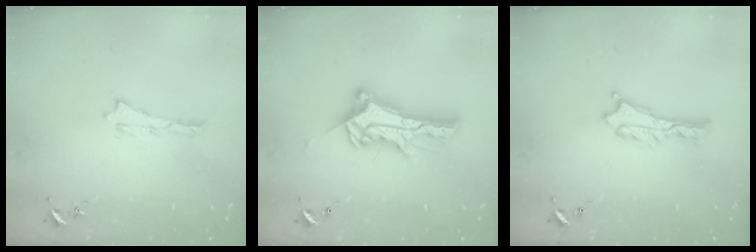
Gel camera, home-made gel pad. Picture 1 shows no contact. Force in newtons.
{"total": 10.5, "press": 10.5, "slide": 0.8}
{"total": 1.1, "press": 1.1, "slide": 0.2}